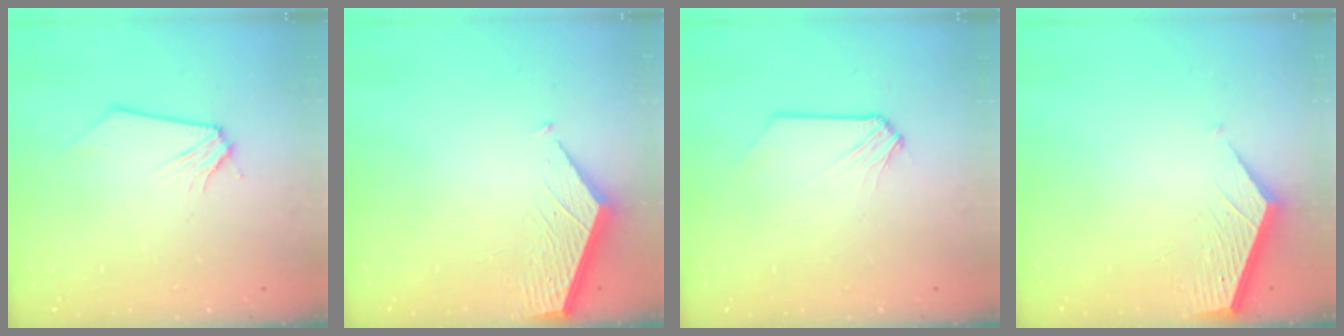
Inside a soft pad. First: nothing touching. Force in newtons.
{"total": 3.3, "press": 3.2, "slide": 0.4}
{"total": 0.6, "press": 0.6, "slide": 0.0}
{"total": 3.6, "press": 3.6, "slide": 0.4}